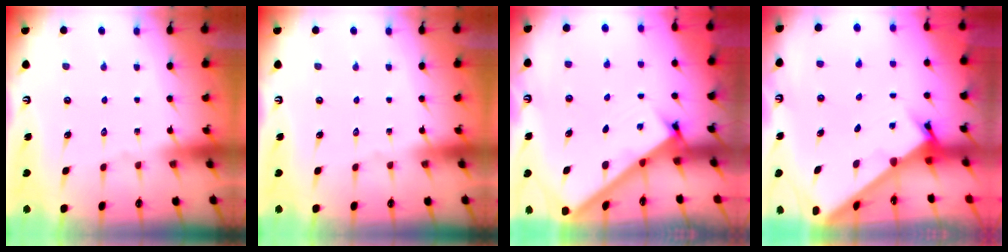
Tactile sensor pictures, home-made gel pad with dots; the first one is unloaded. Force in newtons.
{"total": 0.0}
{"total": 2.9, "press": 2.9, "slide": 0.4}
{"total": 2.5, "press": 2.5, "slide": 0.2}